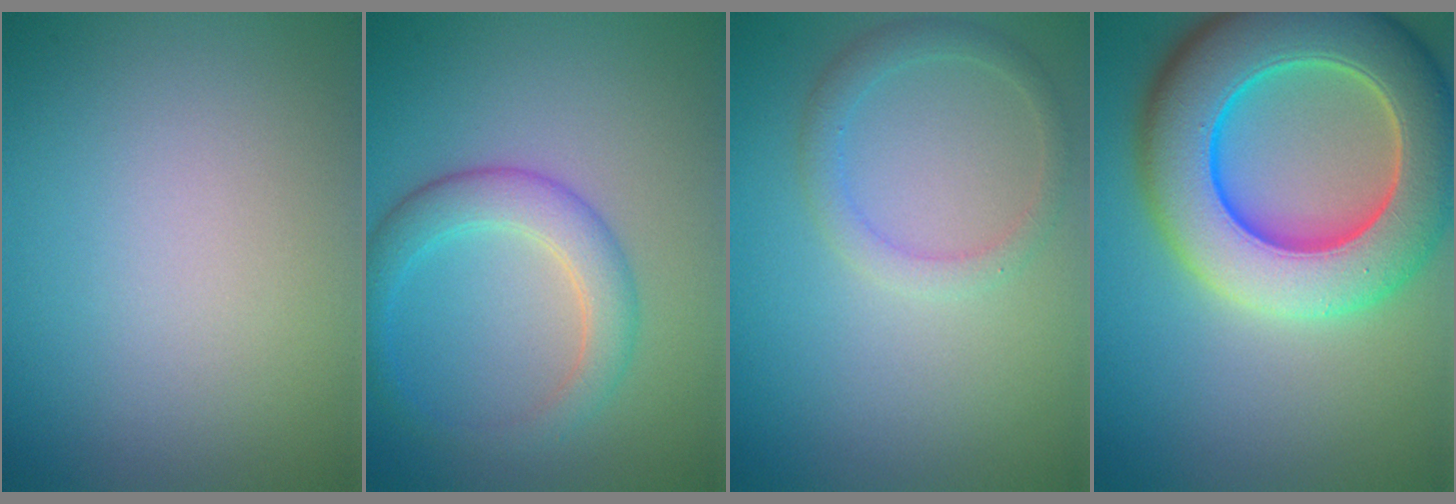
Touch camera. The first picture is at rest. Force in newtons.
{"total": 3.6, "press": 3.6, "slide": 0.1}
{"total": 2.1, "press": 2.1, "slide": 0.1}
{"total": 12.8, "press": 12.8, "slide": 0.6}